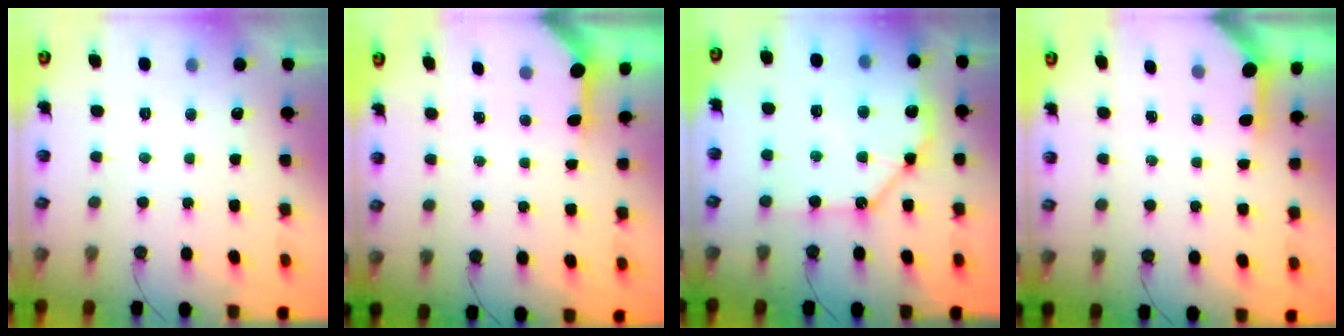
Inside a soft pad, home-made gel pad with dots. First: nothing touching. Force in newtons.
{"total": 3.4, "press": 3.4, "slide": 0.4}
{"total": 12.9, "press": 12.8, "slide": 1.5}
{"total": 3.2, "press": 3.2, "slide": 0.4}